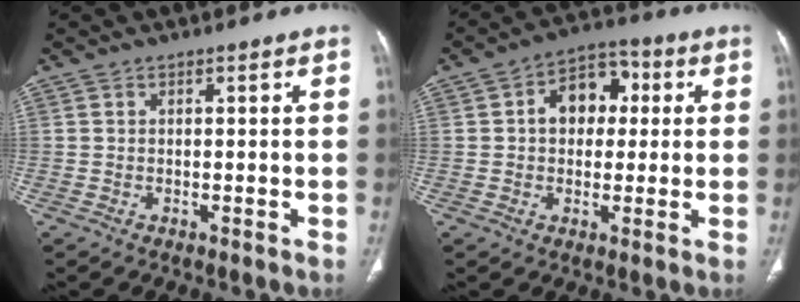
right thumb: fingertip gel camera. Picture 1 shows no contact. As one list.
[{"total": 9.7, "force": [1.6, 7.0, 6.5], "torque": [-0.064, 0.021, 0.018]}]